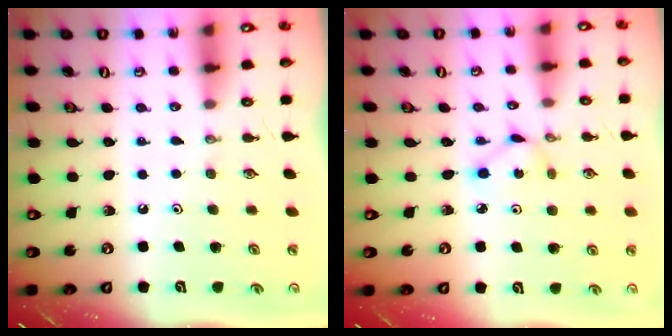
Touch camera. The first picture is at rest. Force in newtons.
{"total": 3.0, "press": 3.0, "slide": 0.1}